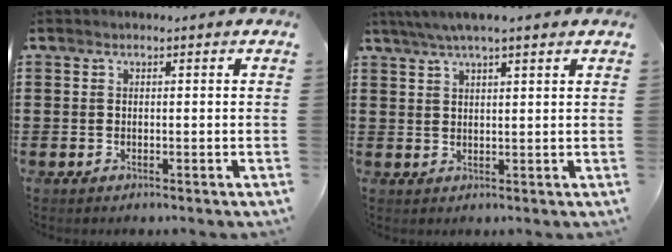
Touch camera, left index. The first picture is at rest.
{"total": 3.9, "force": [3.0, 0.2, 2.5], "torque": [-0.053, -0.001, 0.054]}